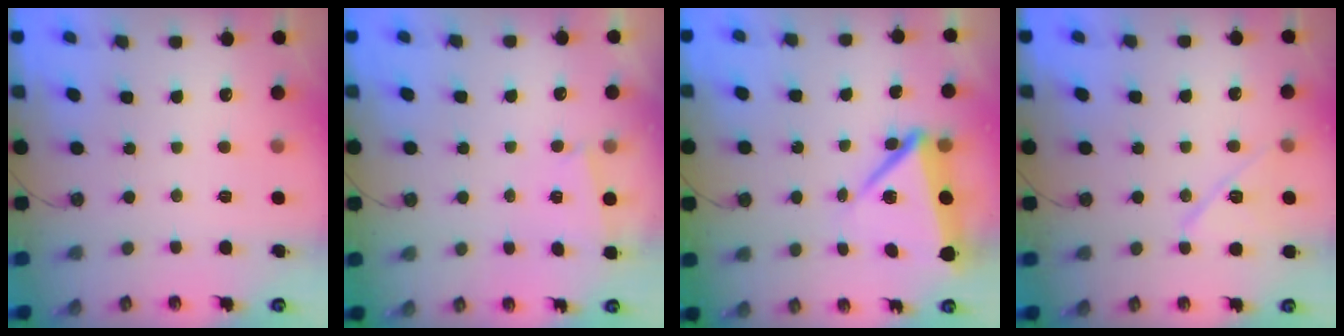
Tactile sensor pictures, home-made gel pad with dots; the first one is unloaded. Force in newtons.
{"total": 1.0, "press": 1.0, "slide": 0.3}
{"total": 9.4, "press": 9.3, "slide": 1.4}
{"total": 10.5, "press": 10.5, "slide": 0.7}